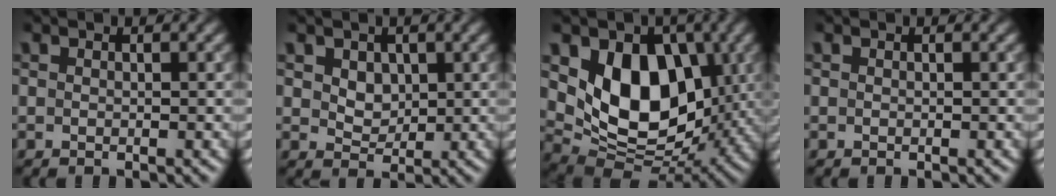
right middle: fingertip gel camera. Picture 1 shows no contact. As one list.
[{"total": 2.6, "force": [1.1, 1.9, 1.4], "torque": [-0.032, -0.003, 0.025]}, {"total": 9.8, "force": [1.9, 6.8, 6.8], "torque": [-0.114, -0.021, 0.028]}, {"total": 0.0}]